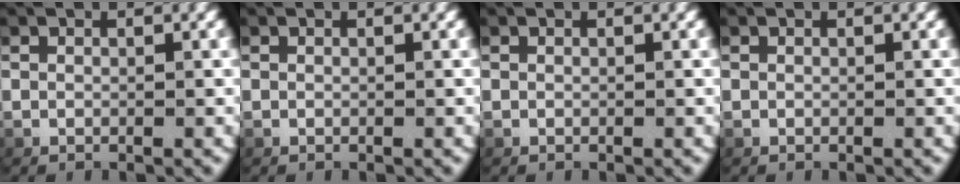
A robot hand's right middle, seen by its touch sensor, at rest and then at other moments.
{"total": 0.0}
{"total": 0.0}
{"total": 0.0}